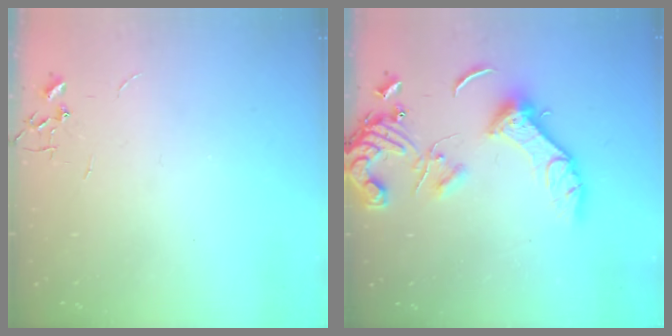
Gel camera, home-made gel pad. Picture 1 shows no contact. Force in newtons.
{"total": 15.2, "press": 15.1, "slide": 1.9}